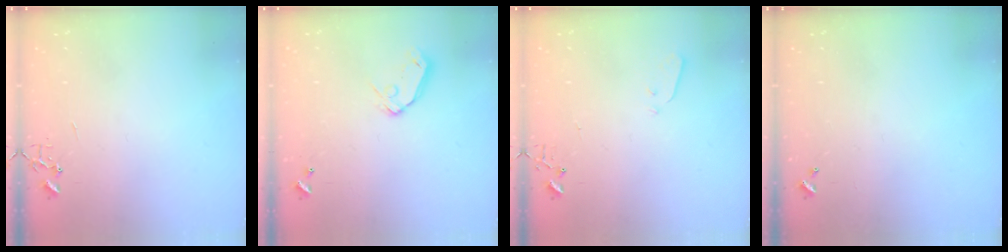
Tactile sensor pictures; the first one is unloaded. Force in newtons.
{"total": 8.0, "press": 8.0, "slide": 1.0}
{"total": 2.2, "press": 2.1, "slide": 0.3}
{"total": 0.0}